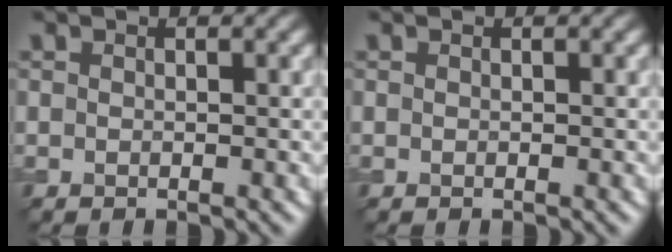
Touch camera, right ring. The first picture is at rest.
{"total": 0.0}